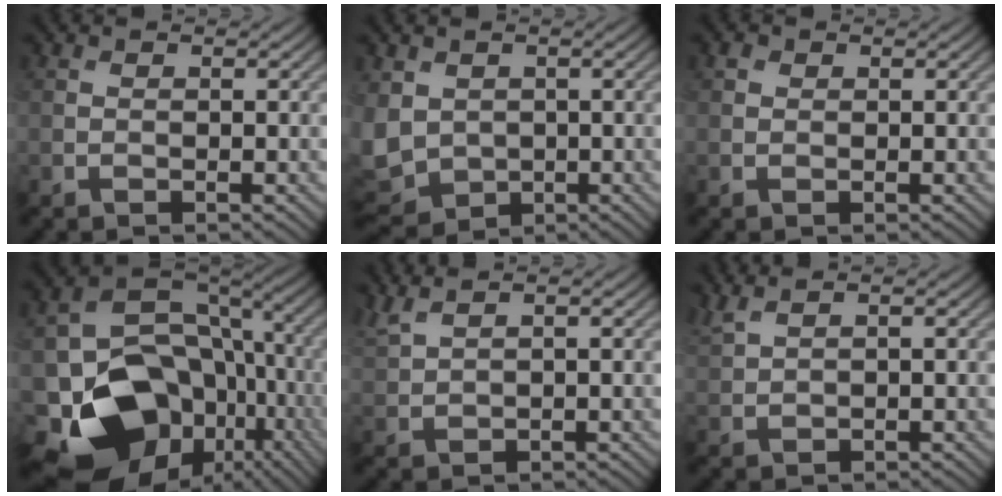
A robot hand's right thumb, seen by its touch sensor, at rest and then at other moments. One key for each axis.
{"total": 6.8, "fx": 0.2, "fy": 5.7, "fz": 3.7, "tx": -0.135, "ty": -0.017, "tz": 0.001}
{"total": 0.8, "fx": 0.4, "fy": 0.6, "fz": 0.2, "tx": -0.003, "ty": -0.001, "tz": 0.005}
{"total": 18.2, "fx": -6.9, "fy": 13.8, "fz": 9.6, "tx": -0.195, "ty": -0.050, "tz": -0.095}
{"total": 3.4, "fx": 2.7, "fy": 0.6, "fz": 2.0, "tx": -0.055, "ty": 0.016, "tz": 0.059}
{"total": 2.7, "fx": 2.2, "fy": 0.5, "fz": 1.6, "tx": -0.043, "ty": 0.014, "tz": 0.046}